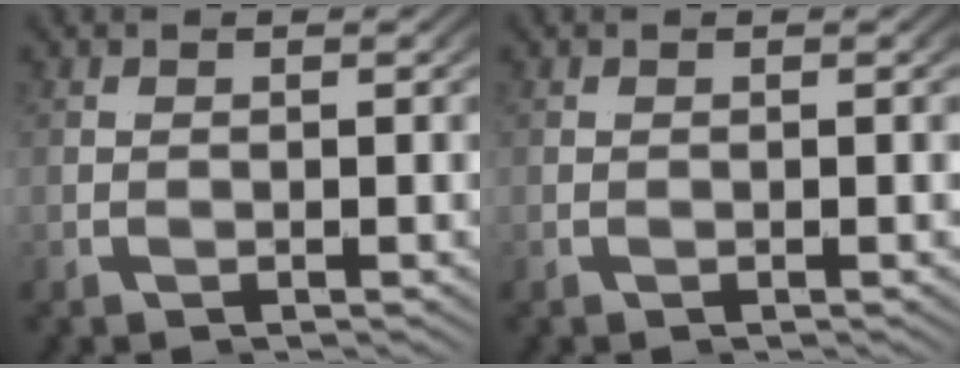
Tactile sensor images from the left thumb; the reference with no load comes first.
{"total": 0.0}